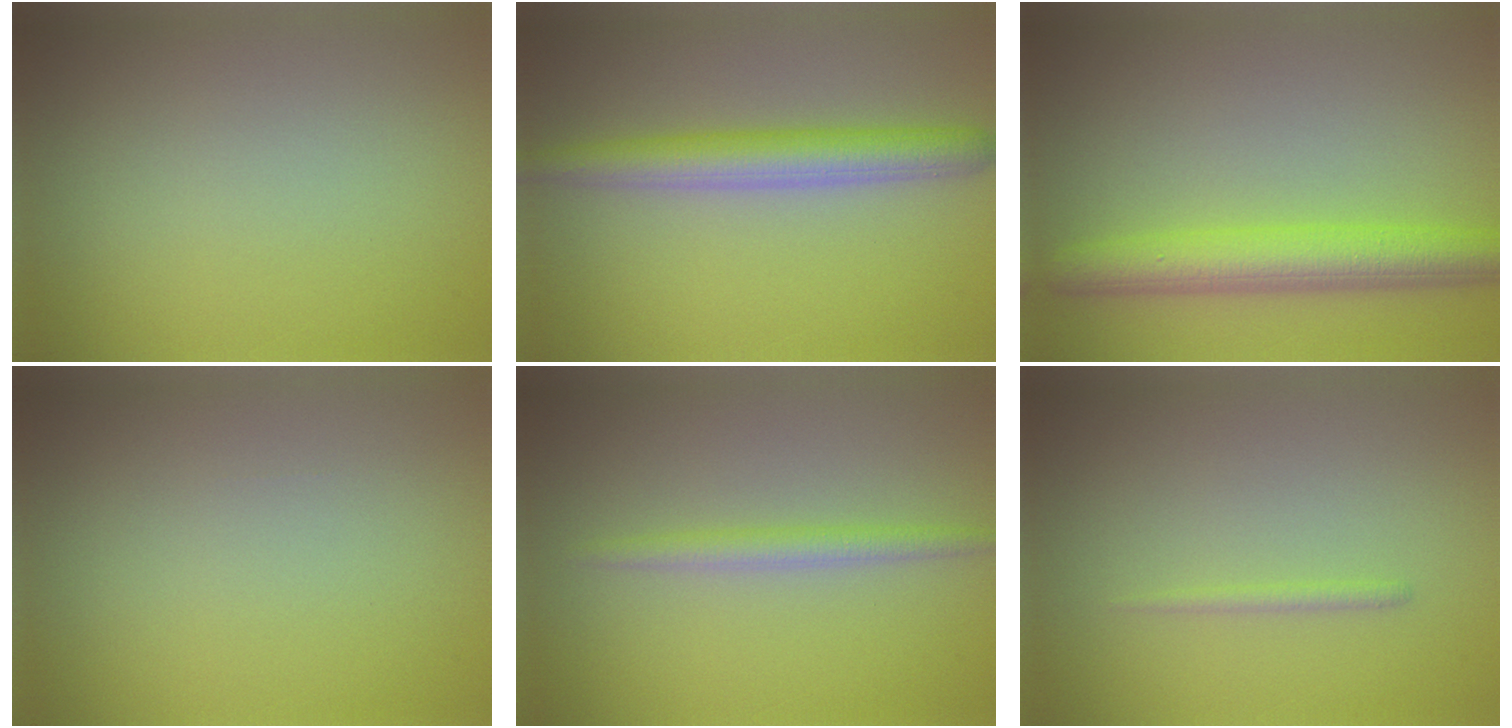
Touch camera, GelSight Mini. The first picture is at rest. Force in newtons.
{"total": 4.3, "press": 4.3, "slide": 0.0}
{"total": 5.5, "press": 5.5, "slide": 0.2}
{"total": 0.0}
{"total": 1.9, "press": 1.9, "slide": 0.2}
{"total": 0.8, "press": 0.8, "slide": 0.1}